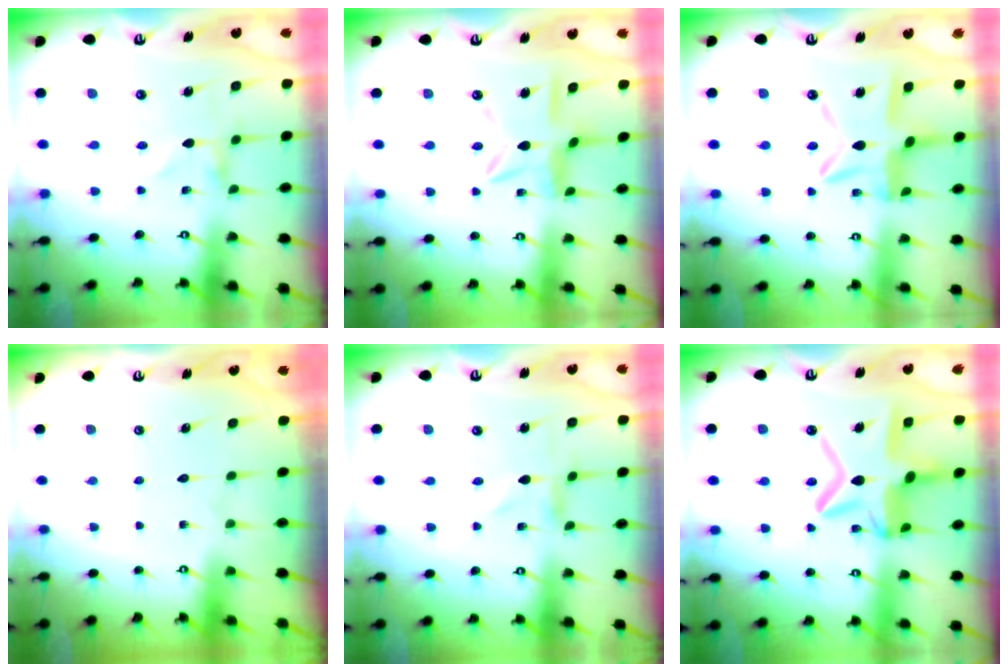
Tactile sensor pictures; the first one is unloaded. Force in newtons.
{"total": 9.2, "press": 9.1, "slide": 0.9}
{"total": 11.0, "press": 10.9, "slide": 1.0}
{"total": 1.8, "press": 1.8, "slide": 0.1}
{"total": 0.0}
{"total": 15.4, "press": 15.4, "slide": 1.4}